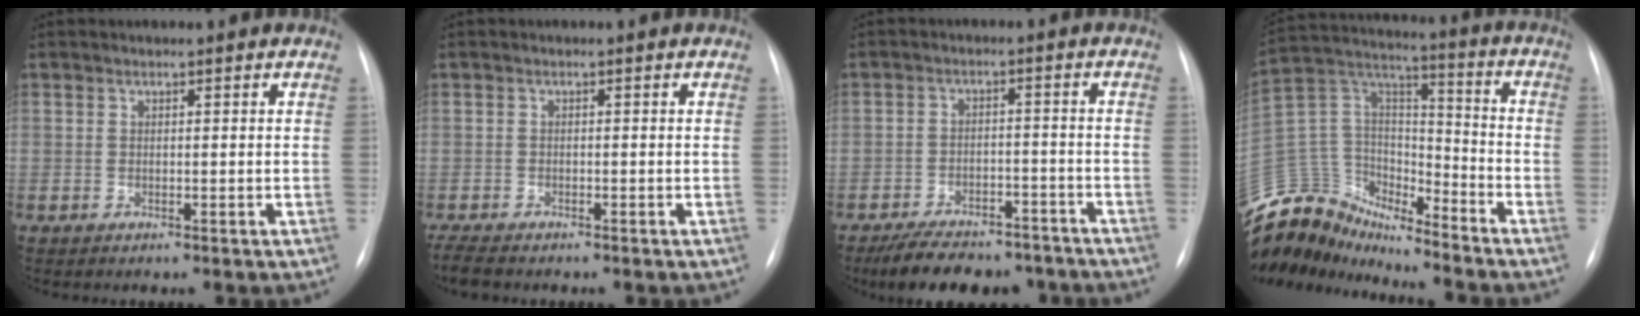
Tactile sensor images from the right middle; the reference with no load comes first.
{"total": 3.4, "force": [-2.9, 1.0, 1.5], "torque": [-0.033, -0.010, -0.048]}
{"total": 12.5, "force": [-10.3, 5.4, 4.6], "torque": [-0.067, 0.008, -0.145]}
{"total": 15.3, "force": [-14.4, 4.8, 1.8], "torque": [-0.040, 0.074, -0.265]}